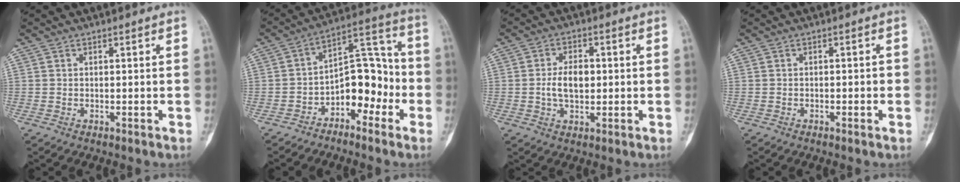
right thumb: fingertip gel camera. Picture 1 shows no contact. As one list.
[{"total": 11.5, "force": [-4.4, 6.9, 8.1], "torque": [-0.083, 0.070, -0.077]}, {"total": 6.1, "force": [0.0, 3.7, 4.9], "torque": [-0.081, 0.007, -0.002]}, {"total": 1.4, "force": [-0.3, 0.6, 1.3], "torque": [-0.016, 0.001, -0.005]}]